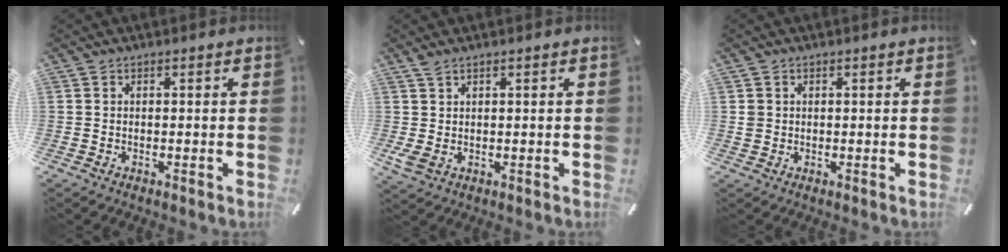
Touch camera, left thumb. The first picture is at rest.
{"total": 3.5, "force": [1.0, 2.2, 2.6], "torque": [-0.050, -0.003, 0.018]}
{"total": 1.6, "force": [0.2, 1.6, 0.3], "torque": [-0.006, 0.006, 0.001]}